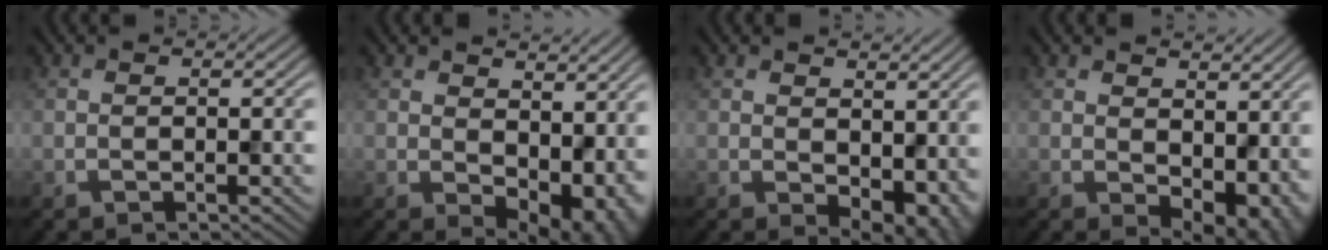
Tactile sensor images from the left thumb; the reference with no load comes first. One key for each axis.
{"total": 10.4, "fx": 1.5, "fy": 6.6, "fz": 7.8, "tx": -0.112, "ty": -0.030, "tz": 0.046}
{"total": 6.7, "fx": 0.2, "fy": 4.3, "fz": 5.1, "tx": -0.072, "ty": -0.025, "tz": 0.014}
{"total": 7.9, "fx": 0.8, "fy": 5.0, "fz": 6.0, "tx": -0.089, "ty": -0.023, "tz": 0.025}